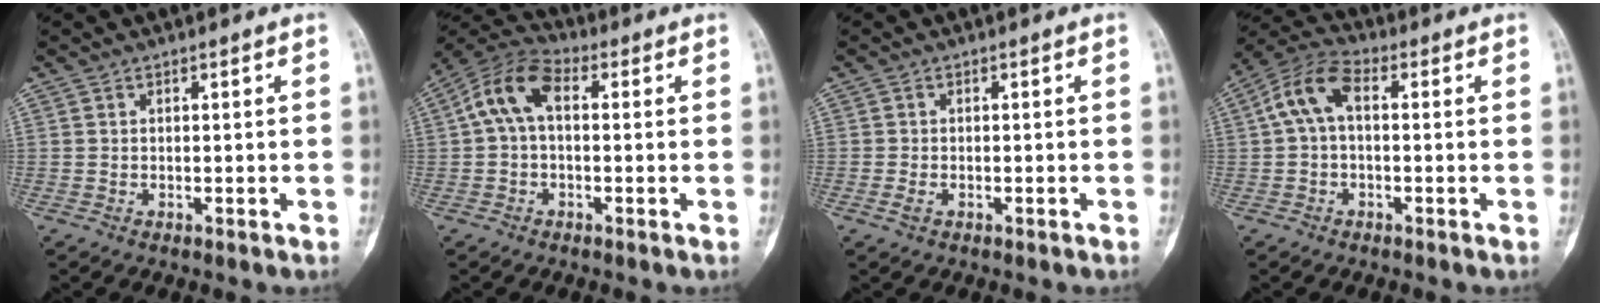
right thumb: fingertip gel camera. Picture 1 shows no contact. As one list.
[{"total": 9.2, "force": [1.1, 5.4, 7.4], "torque": [-0.139, 0.032, 0.008]}, {"total": 1.4, "force": [-0.7, 0.8, 1.0], "torque": [-0.024, 0.003, -0.013]}, {"total": 7.9, "force": [0.7, 4.4, 6.6], "torque": [-0.130, 0.030, 0.004]}]